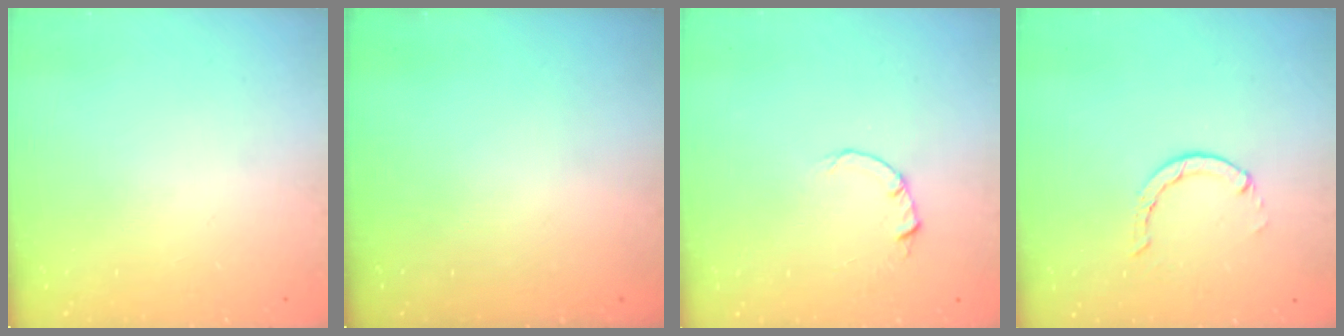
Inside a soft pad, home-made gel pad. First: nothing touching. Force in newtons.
{"total": 0.0}
{"total": 2.0, "press": 2.0, "slide": 0.3}
{"total": 1.3, "press": 1.2, "slide": 0.3}